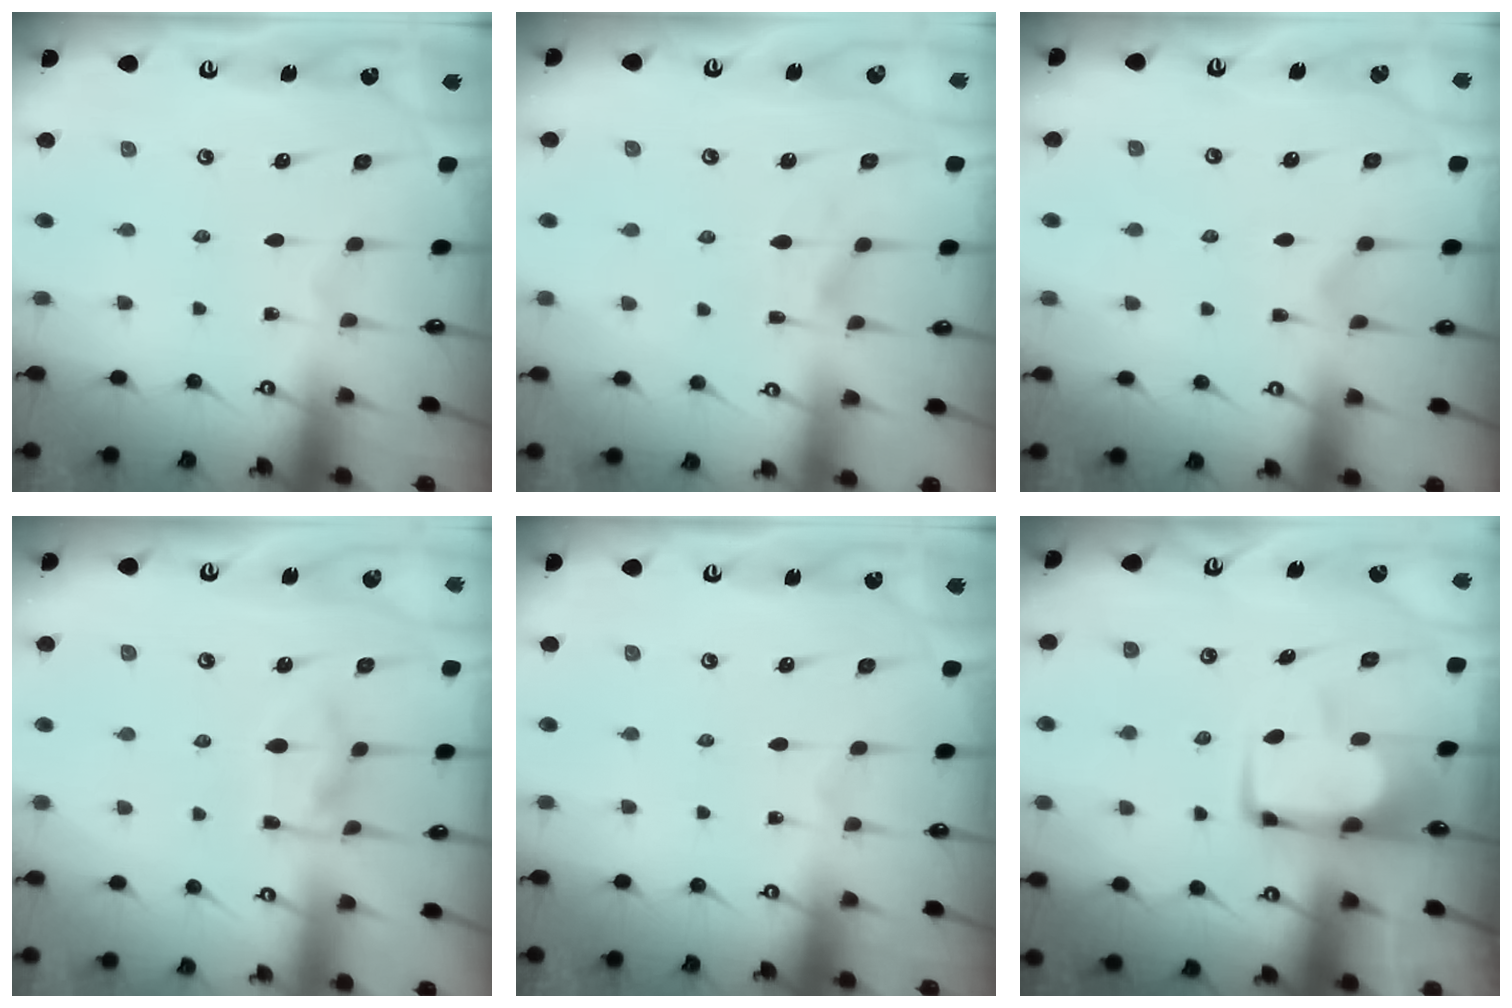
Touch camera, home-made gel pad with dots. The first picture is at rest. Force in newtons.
{"total": 2.0, "press": 1.6, "slide": 1.2}
{"total": 0.7, "press": 0.0, "slide": 0.7}
{"total": 9.3, "press": 9.2, "slide": 1.2}
{"total": 0.0}
{"total": 6.8, "press": 6.6, "slide": 1.3}